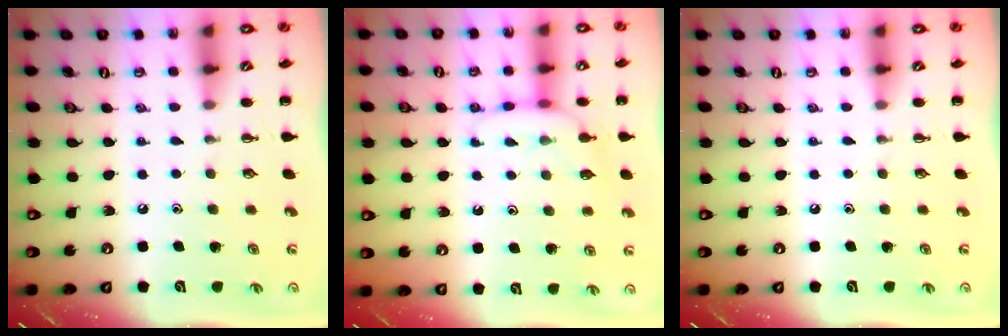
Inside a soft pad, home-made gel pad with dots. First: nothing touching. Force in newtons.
{"total": 8.4, "press": 8.2, "slide": 1.6}
{"total": 0.0}